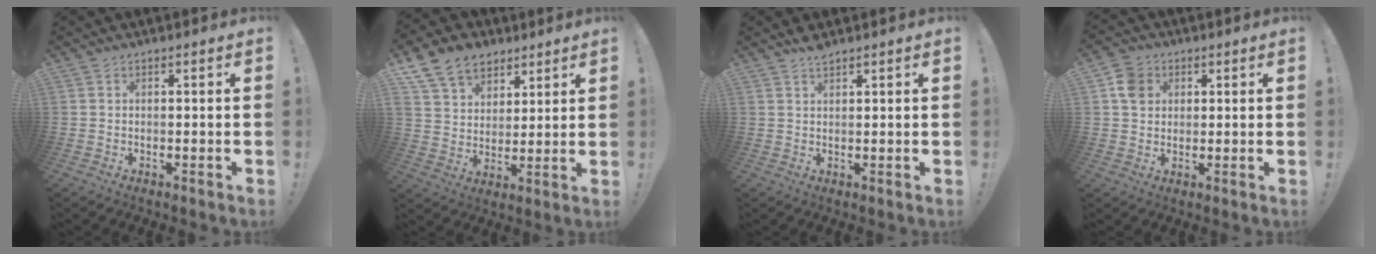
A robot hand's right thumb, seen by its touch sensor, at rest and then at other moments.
{"total": 12.9, "force": [7.9, 9.2, 4.4], "torque": [-0.077, -0.047, 0.156]}
{"total": 2.4, "force": [2.1, 0.4, 1.0], "torque": [-0.006, -0.015, 0.035]}
{"total": 6.7, "force": [2.2, 5.6, 2.8], "torque": [-0.034, 0.002, 0.045]}